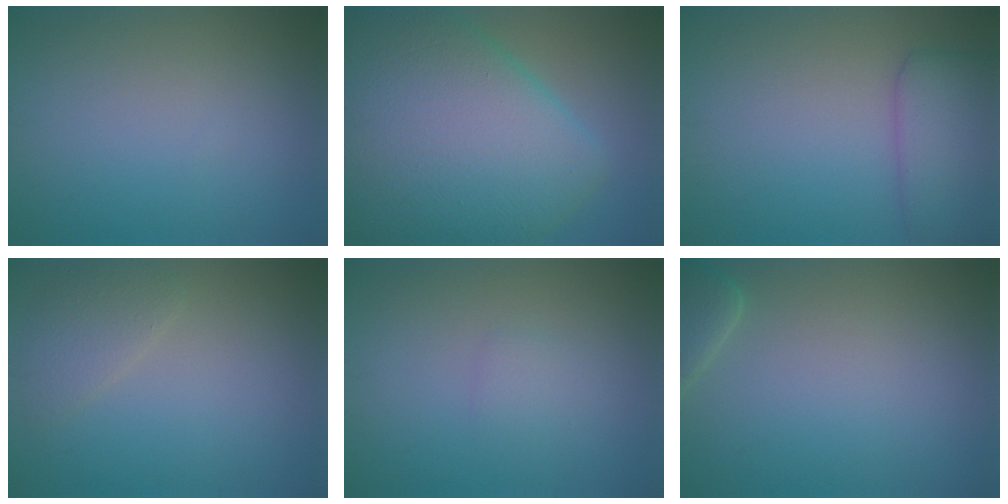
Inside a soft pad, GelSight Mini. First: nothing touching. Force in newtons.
{"total": 14.7, "press": 14.7, "slide": 0.4}
{"total": 4.7, "press": 4.7, "slide": 0.2}
{"total": 2.0, "press": 2.0, "slide": 0.2}
{"total": 1.0, "press": 1.0, "slide": 0.1}
{"total": 2.3, "press": 2.3, "slide": 0.3}